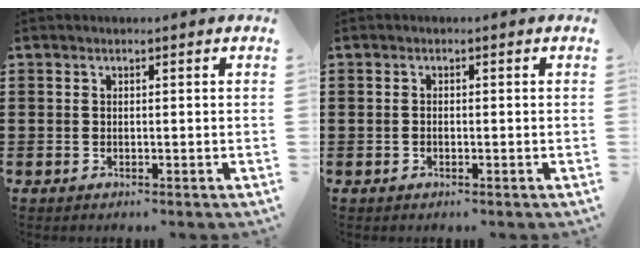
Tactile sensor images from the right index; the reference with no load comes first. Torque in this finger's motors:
{"motor_torque": [-0.78, 1.36, -0.02, -0.01]}